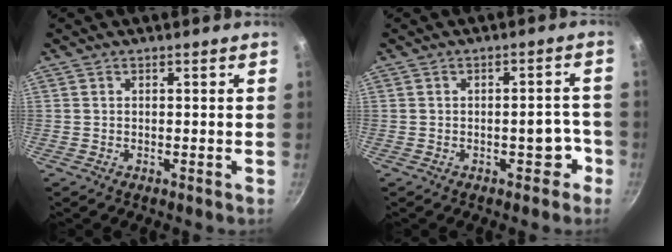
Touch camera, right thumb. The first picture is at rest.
{"total": 4.6, "force": [-2.1, 2.4, 3.3], "torque": [-0.006, 0.031, -0.026]}